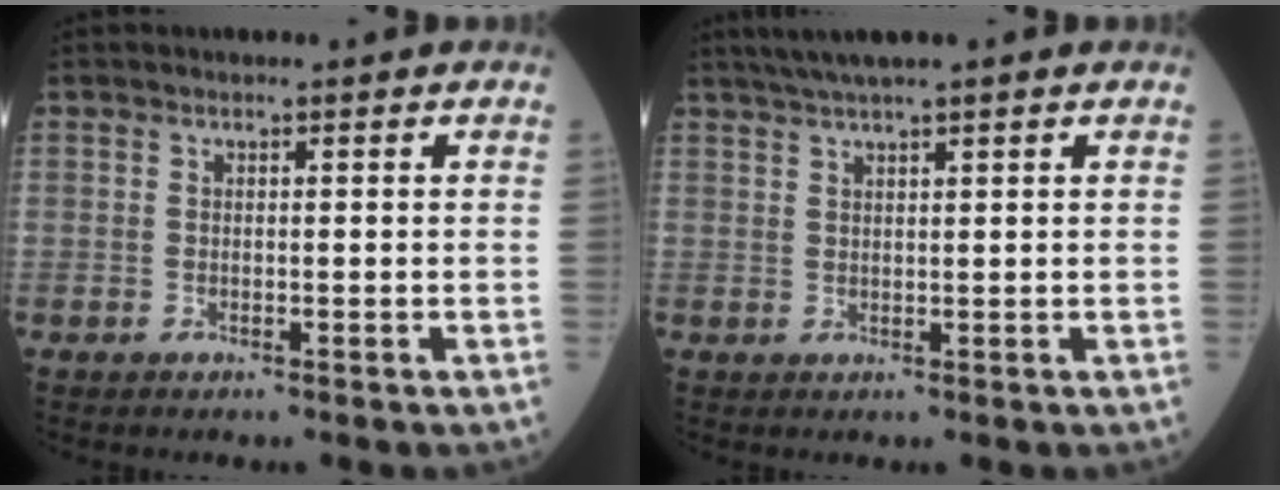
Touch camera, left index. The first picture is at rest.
{"total": 5.1, "force": [3.9, -0.3, 3.2], "torque": [-0.063, 0.029, 0.072]}